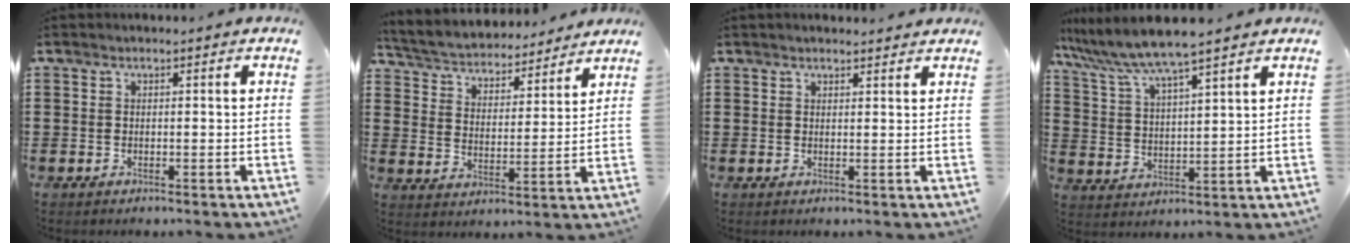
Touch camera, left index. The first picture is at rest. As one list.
[{"total": 4.2, "force": [4.1, 0.6, 0.4], "torque": [-0.032, -0.030, 0.065]}, {"total": 1.4, "force": [1.4, 0.2, 0.2], "torque": [-0.006, 0.002, 0.027]}, {"total": 7.2, "force": [6.3, -0.1, 3.5], "torque": [-0.090, -0.026, 0.109]}]